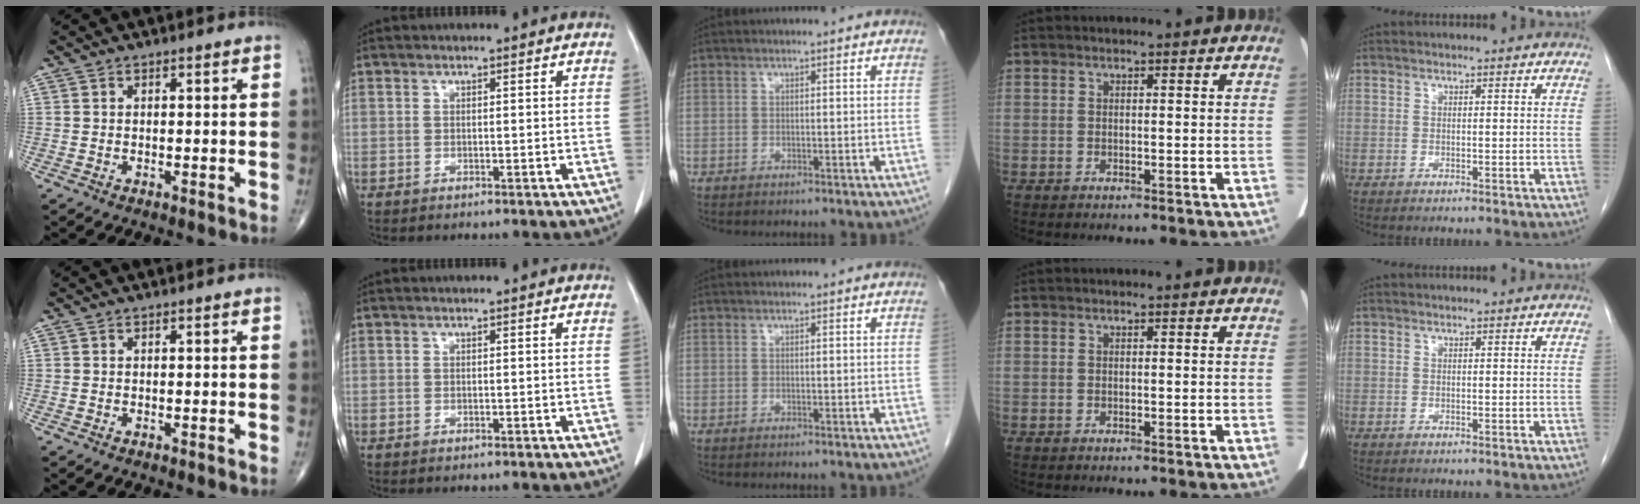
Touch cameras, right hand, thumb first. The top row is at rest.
{}